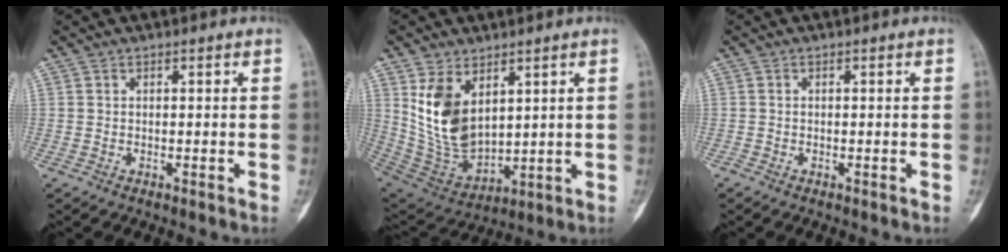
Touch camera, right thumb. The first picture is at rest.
{"total": 13.7, "force": [4.9, 8.3, 9.8], "torque": [-0.163, -0.029, 0.120]}
{"total": 1.7, "force": [-1.6, 0.2, -0.1], "torque": [0.003, -0.005, -0.039]}